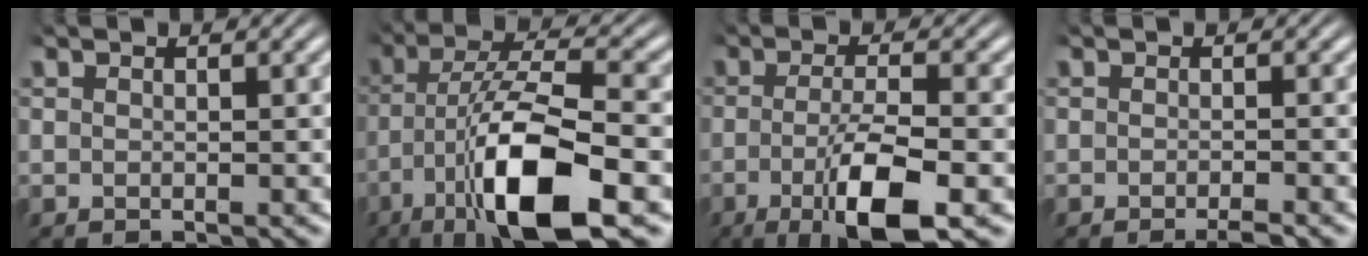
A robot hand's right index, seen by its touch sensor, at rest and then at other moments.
{"total": 9.6, "force": [-2.2, 3.2, 8.8], "torque": [-0.162, -0.020, -0.023]}
{"total": 7.0, "force": [-2.8, 1.4, 6.3], "torque": [-0.108, -0.020, -0.034]}
{"total": 1.3, "force": [-1.2, -0.1, 0.6], "torque": [-0.007, 0.001, -0.025]}